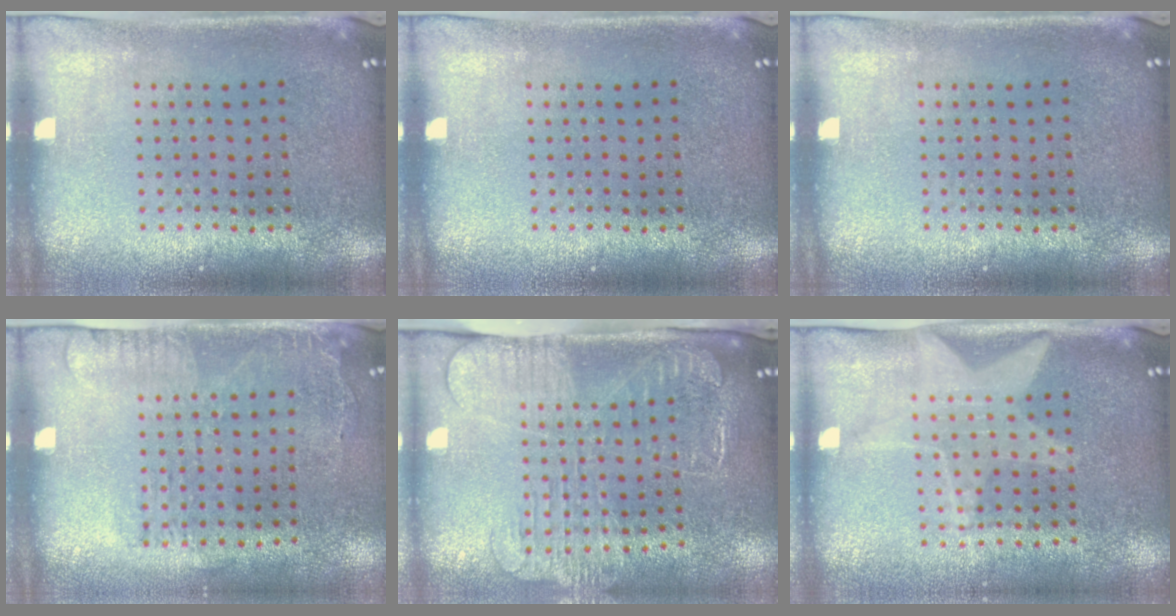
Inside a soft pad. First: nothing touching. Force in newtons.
{"total": 0.0}
{"total": 0.0}
{"total": 1.7, "press": 1.2, "slide": 1.2}
{"total": 2.6, "press": 2.1, "slide": 1.6}
{"total": 1.8, "press": 1.5, "slide": 1.0}